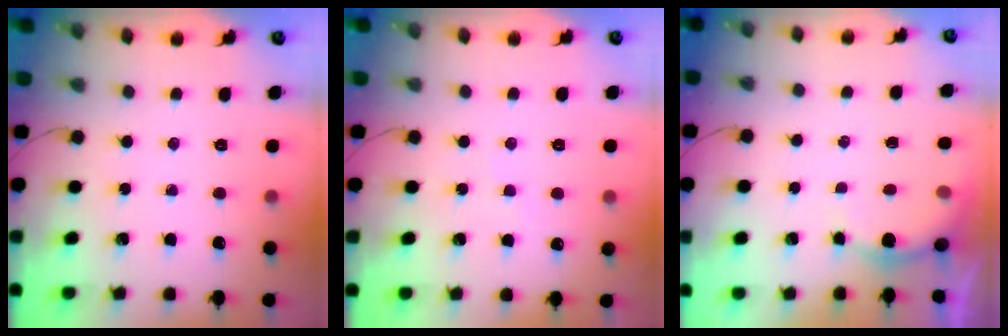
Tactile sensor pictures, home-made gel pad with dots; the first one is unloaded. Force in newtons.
{"total": 5.6, "press": 5.4, "slide": 1.1}
{"total": 3.8, "press": 3.7, "slide": 0.6}